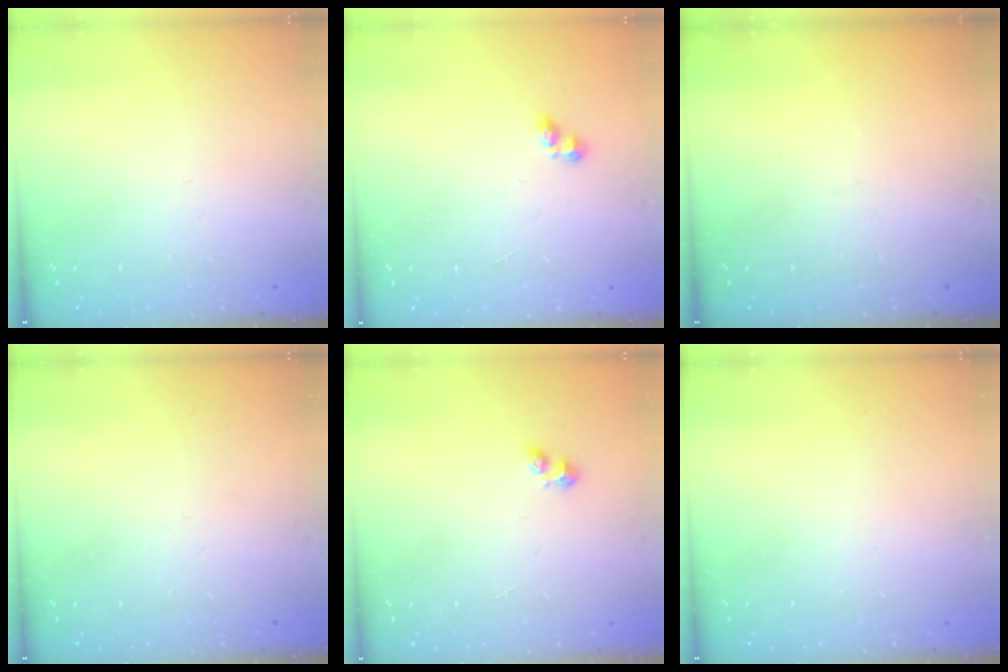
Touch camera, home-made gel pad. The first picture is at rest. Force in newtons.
{"total": 2.1, "press": 2.1, "slide": 0.3}
{"total": 0.0}
{"total": 0.0}
{"total": 2.9, "press": 2.8, "slide": 0.6}
{"total": 0.0}